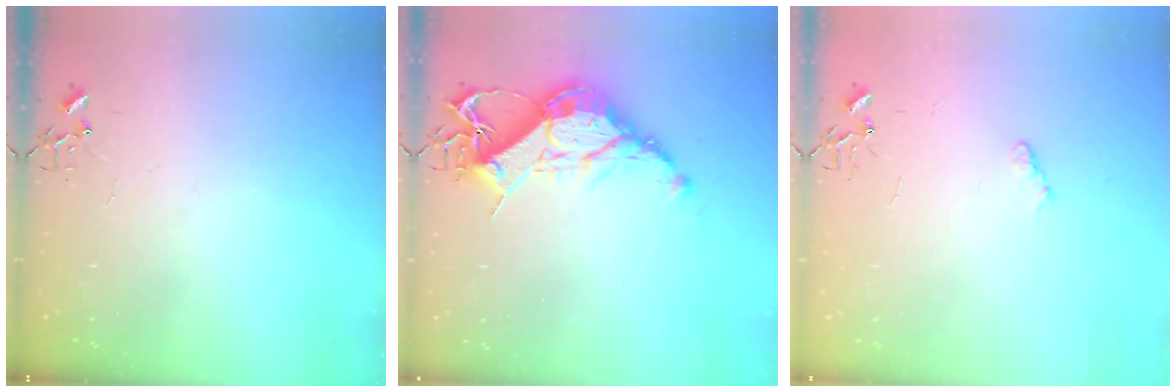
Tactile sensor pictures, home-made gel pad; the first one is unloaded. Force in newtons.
{"total": 15.5, "press": 15.5, "slide": 1.4}
{"total": 5.9, "press": 5.8, "slide": 0.7}